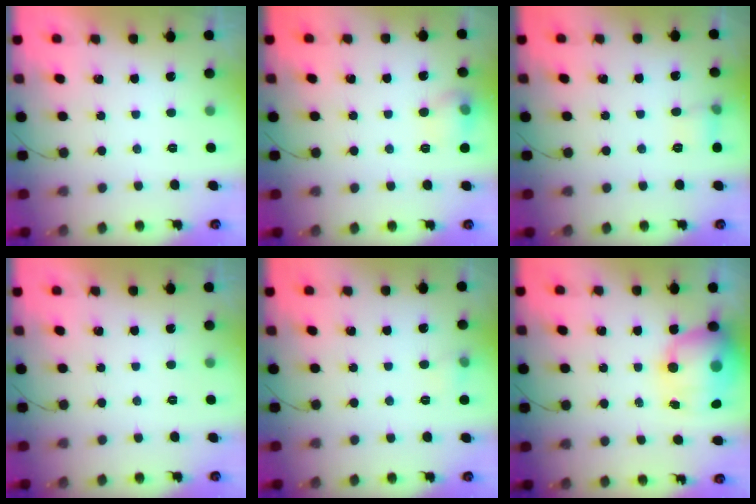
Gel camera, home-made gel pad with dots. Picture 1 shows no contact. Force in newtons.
{"total": 7.6, "press": 7.6, "slide": 1.0}
{"total": 6.7, "press": 6.5, "slide": 1.5}
{"total": 0.0}
{"total": 4.8, "press": 4.5, "slide": 1.6}
{"total": 14.3, "press": 13.8, "slide": 3.9}